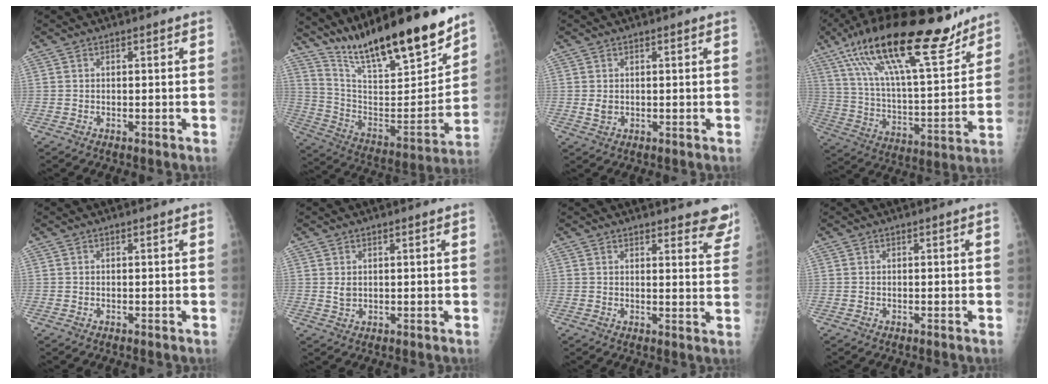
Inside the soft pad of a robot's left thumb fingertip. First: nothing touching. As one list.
[{"total": 24.5, "force": [19.1, 5.3, 14.4], "torque": [-0.204, -0.097, 0.327]}, {"total": 1.7, "force": [0.4, 1.2, 1.1], "torque": [-0.014, -0.004, 0.011]}, {"total": 25.5, "force": [17.4, 7.2, 17.2], "torque": [-0.266, -0.052, 0.297]}, {"total": 0.0}, {"total": 1.8, "force": [0.8, 1.1, 1.1], "torque": [-0.015, -0.008, 0.019]}, {"total": 7.4, "force": [6.6, 1.9, 2.6], "torque": [0.006, -0.038, 0.057]}, {"total": 0.0}]